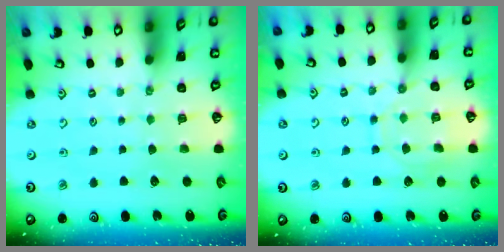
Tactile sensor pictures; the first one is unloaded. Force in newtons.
{"total": 10.1, "press": 10.1, "slide": 0.7}